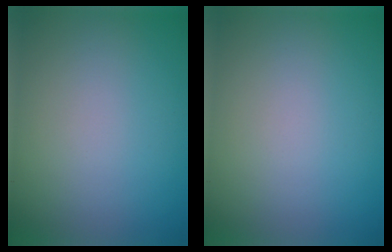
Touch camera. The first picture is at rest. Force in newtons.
{"total": 0.0}